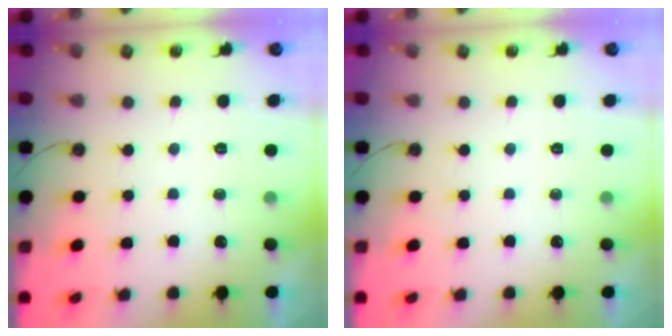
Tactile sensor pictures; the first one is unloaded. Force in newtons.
{"total": 0.0}